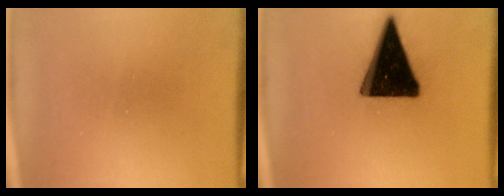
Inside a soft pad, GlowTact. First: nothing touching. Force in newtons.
{"total": 19.1}